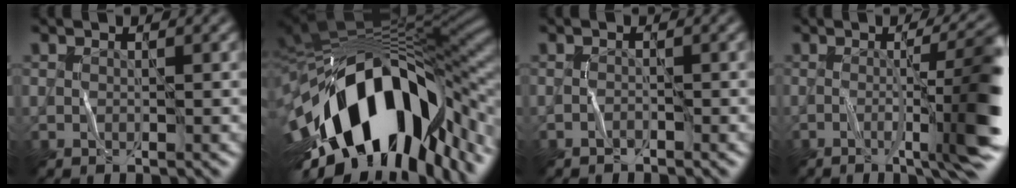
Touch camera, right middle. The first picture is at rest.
{"total": 17.2, "force": [-5.8, 9.3, 13.3], "torque": [-0.214, -0.012, -0.092]}
{"total": 0.7, "force": [-0.7, 0.0, -0.1], "torque": [0.002, 0.003, -0.013]}
{"total": 10.7, "force": [-1.1, 2.3, 10.4], "torque": [-0.119, 0.012, -0.016]}